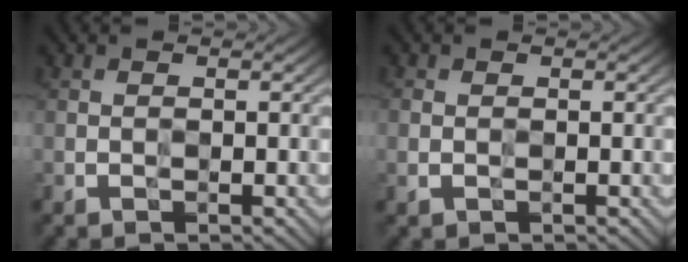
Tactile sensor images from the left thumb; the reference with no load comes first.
{"total": 1.2, "force": [-0.2, 1.0, 0.8], "torque": [-0.024, -0.002, -0.005]}